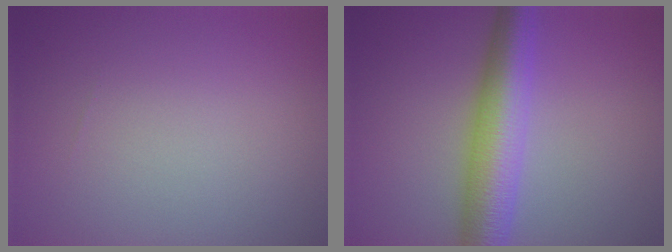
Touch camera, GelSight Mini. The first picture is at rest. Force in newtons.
{"total": 6.8, "press": 6.8, "slide": 0.1}